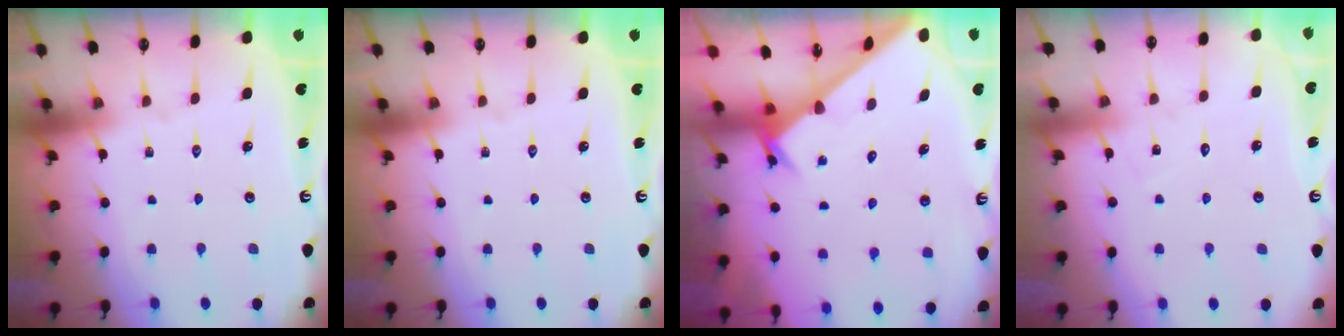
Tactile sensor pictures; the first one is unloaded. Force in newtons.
{"total": 0.0}
{"total": 2.4, "press": 2.4, "slide": 0.2}
{"total": 5.3, "press": 5.3, "slide": 0.4}